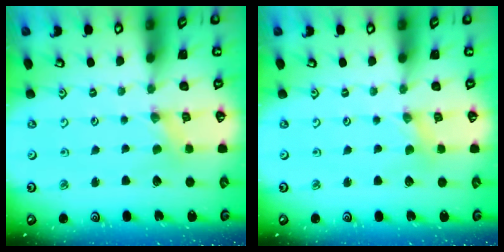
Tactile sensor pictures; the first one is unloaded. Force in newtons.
{"total": 0.0}